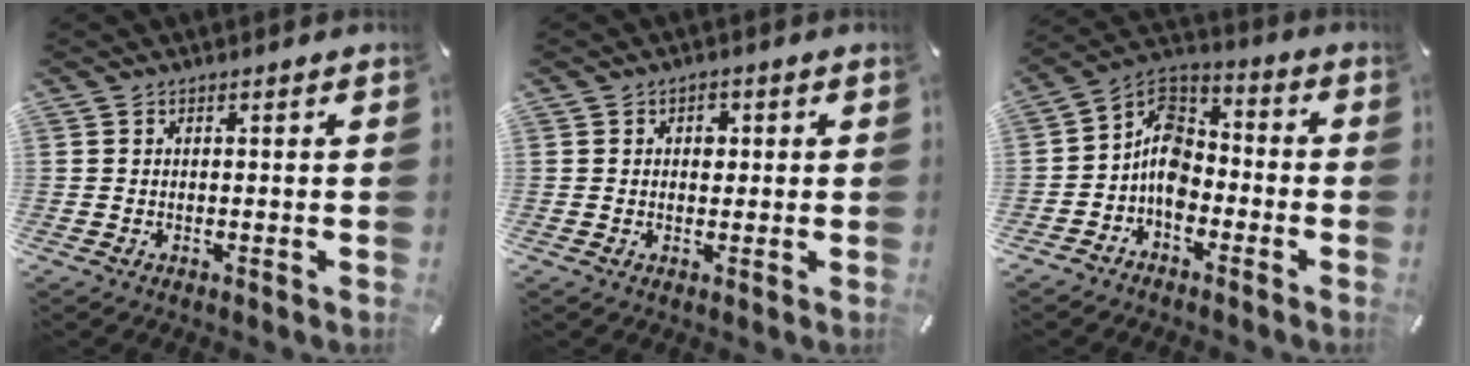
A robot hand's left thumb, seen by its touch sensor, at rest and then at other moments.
{"total": 2.6, "force": [0.4, 2.1, 1.6], "torque": [-0.010, -0.001, -0.001]}
{"total": 9.3, "force": [-3.9, 6.8, 4.9], "torque": [-0.114, 0.016, -0.079]}